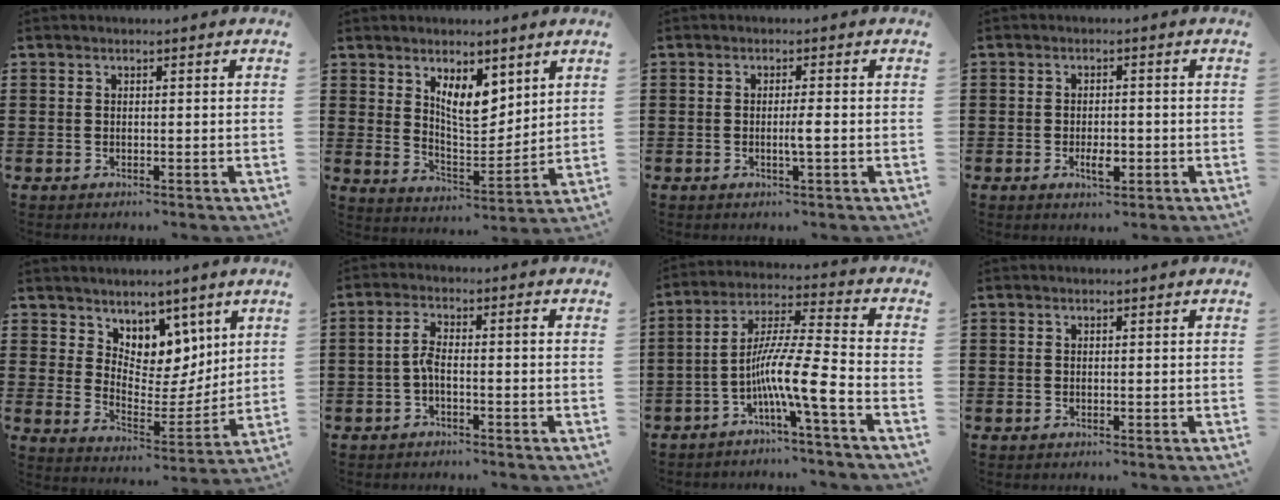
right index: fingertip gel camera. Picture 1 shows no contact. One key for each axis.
{"total": 7.6, "fx": 4.8, "fy": 3.4, "fz": 4.8, "tx": -0.092, "ty": -0.016, "tz": 0.085}
{"total": 2.2, "fx": -0.4, "fy": -0.1, "fz": 2.1, "tx": -0.043, "ty": -0.008, "tz": -0.012}
{"total": 3.5, "fx": -1.2, "fy": 1.5, "fz": 2.9, "tx": -0.051, "ty": 0.002, "tz": -0.019}
{"total": 7.0, "fx": 5.3, "fy": 4.5, "fz": -0.1, "tx": -0.030, "ty": -0.057, "tz": 0.098}
{"total": 3.5, "fx": -1.0, "fy": 0.9, "fz": 3.2, "tx": -0.066, "ty": 0.004, "tz": -0.024}
{"total": 10.3, "fx": -4.7, "fy": 0.1, "fz": 9.1, "tx": -0.179, "ty": -0.021, "tz": -0.093}
{"total": 0.0}